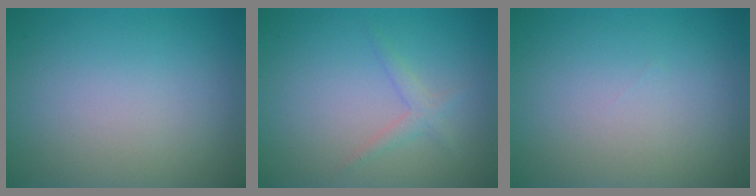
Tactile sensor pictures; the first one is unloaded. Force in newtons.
{"total": 1.3, "press": 1.3, "slide": 0.1}
{"total": 0.0}